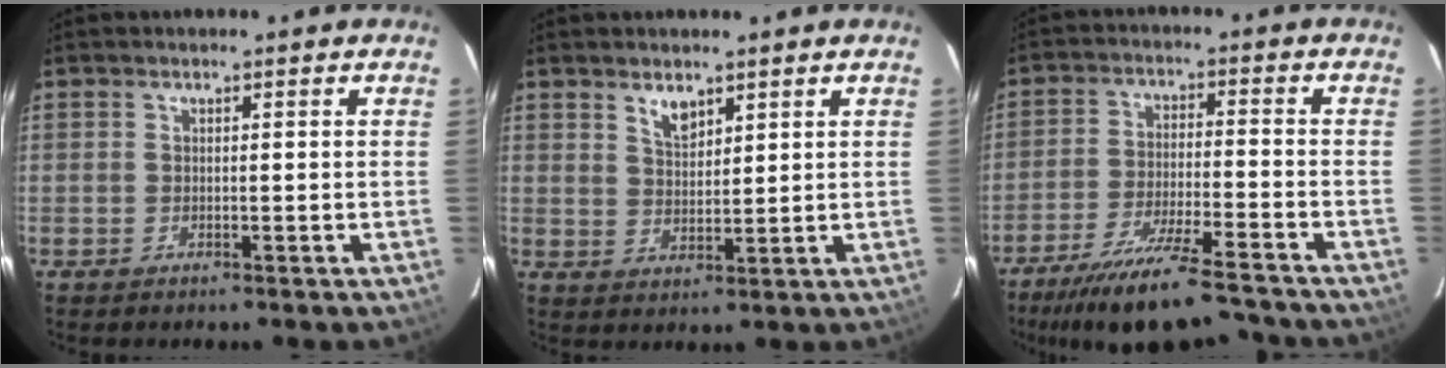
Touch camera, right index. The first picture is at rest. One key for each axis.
{"total": 3.9, "fx": 2.7, "fy": 1.8, "fz": 2.2, "tx": -0.038, "ty": -0.001, "tz": 0.051}
{"total": 15.8, "fx": -14.1, "fy": 1.6, "fz": 6.9, "tx": -0.147, "ty": -0.021, "tz": -0.223}